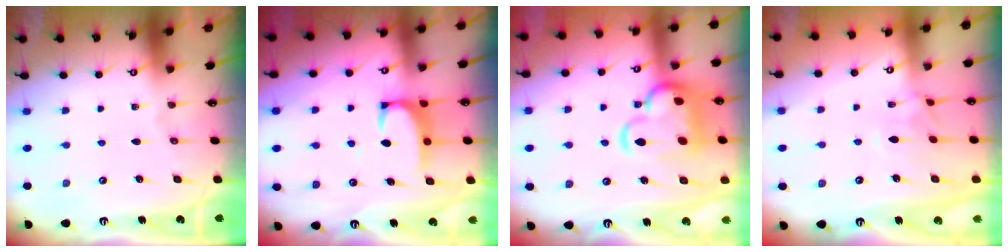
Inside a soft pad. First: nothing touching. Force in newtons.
{"total": 2.4, "press": 2.3, "slide": 0.7}
{"total": 11.2, "press": 11.1, "slide": 2.0}
{"total": 0.8, "press": 0.1, "slide": 0.7}